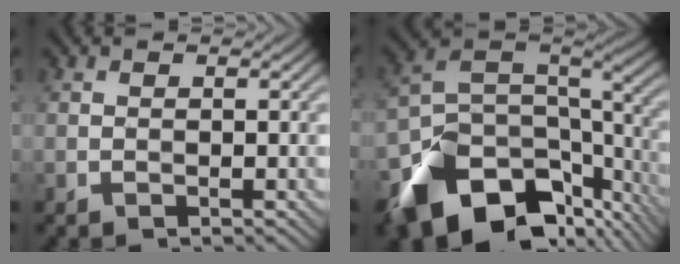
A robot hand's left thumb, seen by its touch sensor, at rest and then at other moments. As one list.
[{"total": 15.5, "force": [-8.3, 9.6, 8.9], "torque": [-0.202, -0.037, -0.115]}]